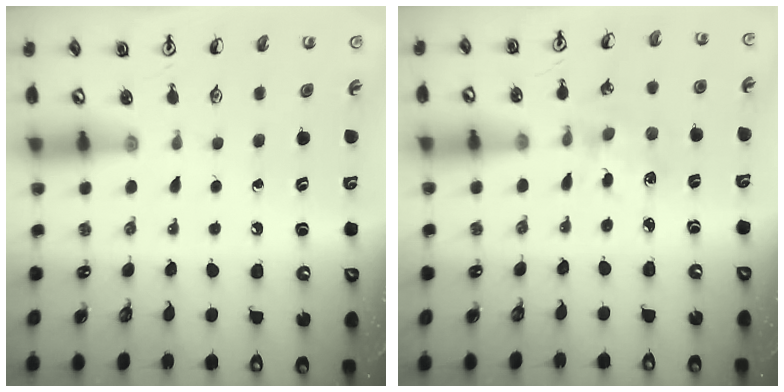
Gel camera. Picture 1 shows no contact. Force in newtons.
{"total": 2.3, "press": 2.3, "slide": 0.4}